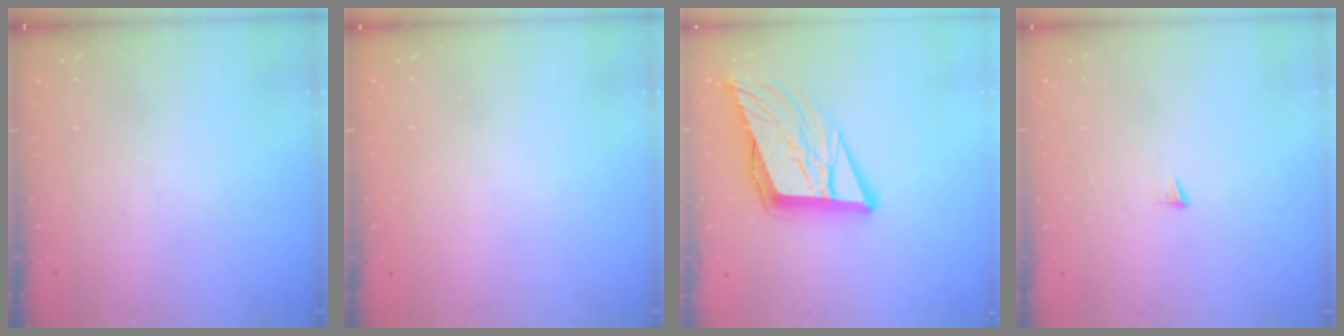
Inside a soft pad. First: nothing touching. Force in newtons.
{"total": 1.6, "press": 1.6, "slide": 0.1}
{"total": 13.5, "press": 12.9, "slide": 3.8}
{"total": 3.0, "press": 3.0, "slide": 0.3}